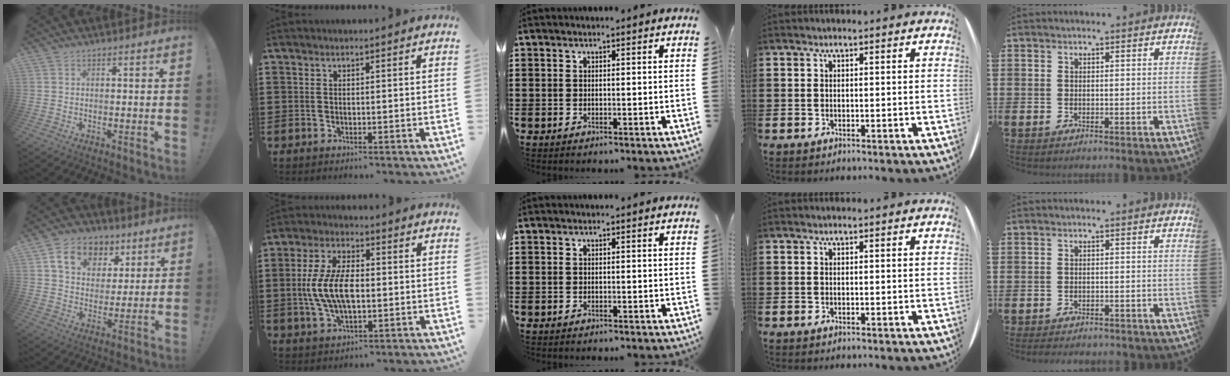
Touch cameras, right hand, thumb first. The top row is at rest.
{"thumb": {"total": 13.1, "force": [6.6, 9.7, 5.9], "torque": [-0.084, -0.025, 0.126]}, "index": {"total": 8.7, "force": [-0.6, 4.3, 7.6], "torque": [-0.171, 0.001, -0.018]}, "little": {"total": 1.3, "force": [-1.3, 0.1, 0.0], "torque": [-0.005, 0.001, -0.028]}}